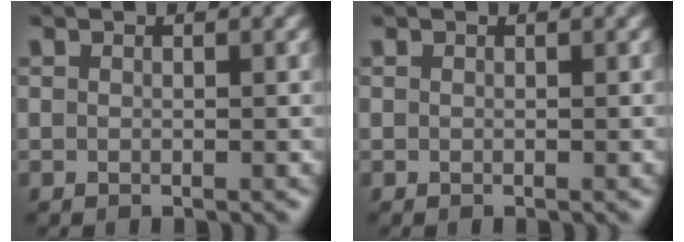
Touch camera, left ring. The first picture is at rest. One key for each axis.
{"total": 0.0}